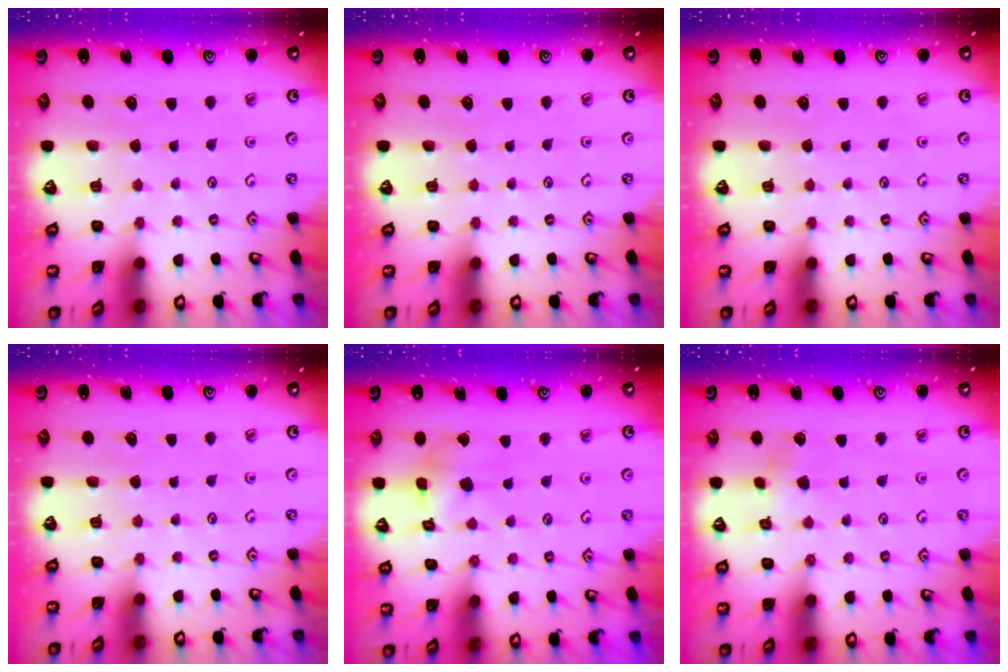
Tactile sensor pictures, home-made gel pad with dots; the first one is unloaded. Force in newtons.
{"total": 0.0}
{"total": 0.0}
{"total": 0.0}
{"total": 8.1, "press": 8.1, "slide": 0.9}
{"total": 3.0, "press": 2.9, "slide": 0.4}